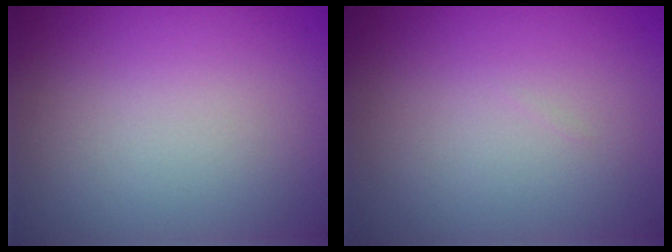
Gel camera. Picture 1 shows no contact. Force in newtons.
{"total": 0.0}